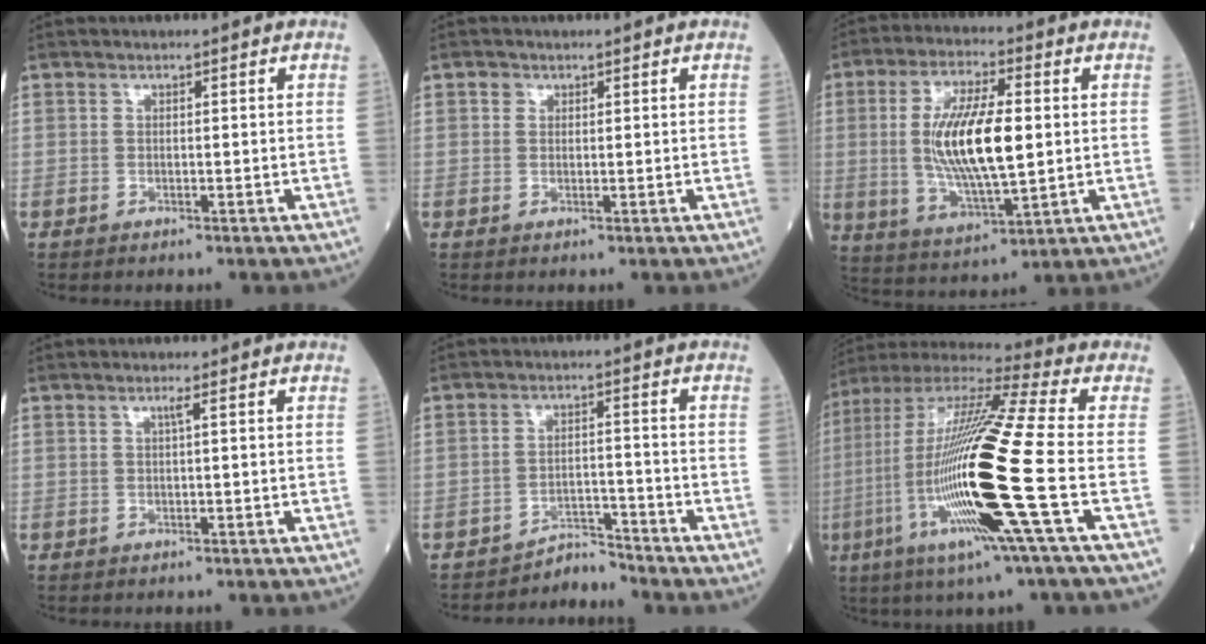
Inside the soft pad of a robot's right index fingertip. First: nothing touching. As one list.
[{"total": 1.0, "force": [0.5, 0.9, 0.2], "torque": [0.002, -0.001, 0.005]}, {"total": 14.2, "force": [0.9, 3.7, 13.7], "torque": [-0.273, -0.001, 0.018]}, {"total": 0.8, "force": [0.2, -0.3, 0.7], "torque": [-0.019, -0.002, 0.008]}, {"total": 3.6, "force": [-3.4, 0.1, -1.4], "torque": [0.031, 0.009, -0.052]}, {"total": 24.4, "force": [-5.1, 0.3, 23.9], "torque": [-0.497, -0.031, -0.112]}]